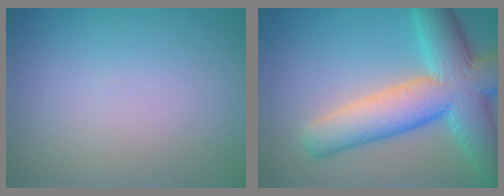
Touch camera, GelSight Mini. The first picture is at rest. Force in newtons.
{"total": 10.4, "press": 10.4, "slide": 0.4}